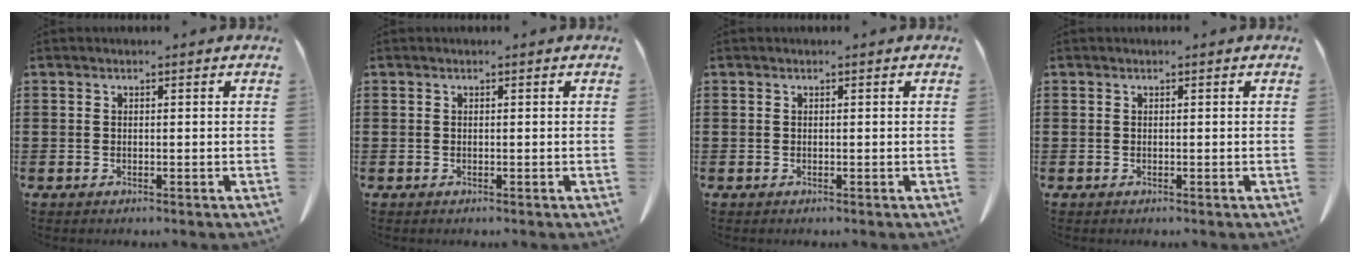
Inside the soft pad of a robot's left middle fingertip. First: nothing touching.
{"total": 0.0}
{"total": 0.0}
{"total": 0.0}